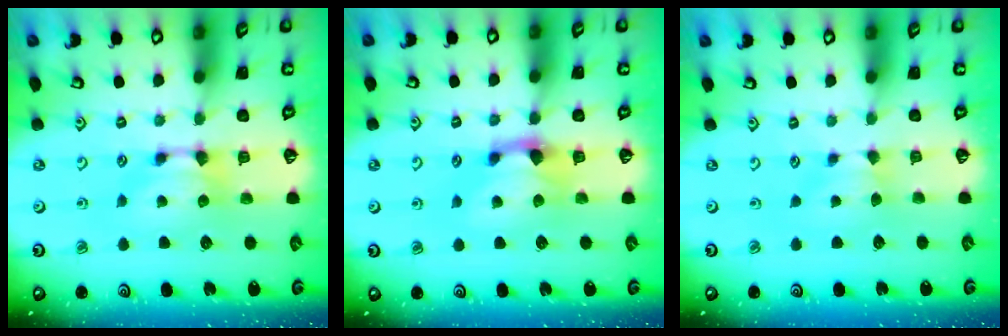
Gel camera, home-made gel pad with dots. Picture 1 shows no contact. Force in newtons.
{"total": 1.2, "press": 0.5, "slide": 1.1}
{"total": 2.0, "press": 1.9, "slide": 0.7}